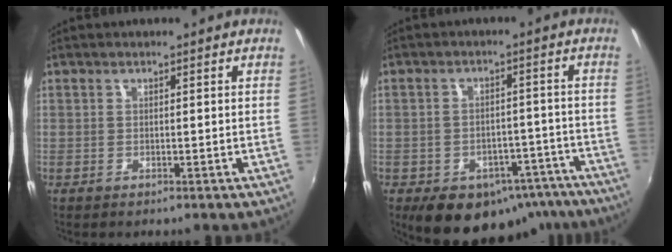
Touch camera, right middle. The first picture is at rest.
{"total": 14.9, "force": [-9.9, 9.3, 6.2], "torque": [-0.110, 0.024, -0.098]}